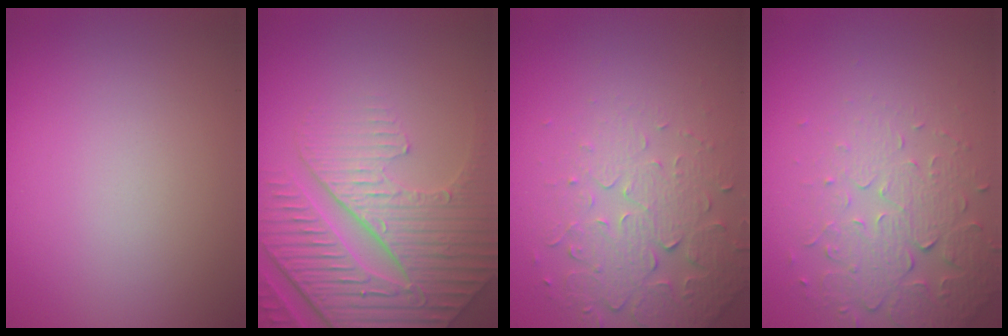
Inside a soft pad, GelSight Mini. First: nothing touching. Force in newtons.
{"total": 8.6, "press": 6.4, "slide": 5.7}
{"total": 4.9, "press": 3.4, "slide": 3.6}
{"total": 5.1, "press": 3.5, "slide": 3.7}